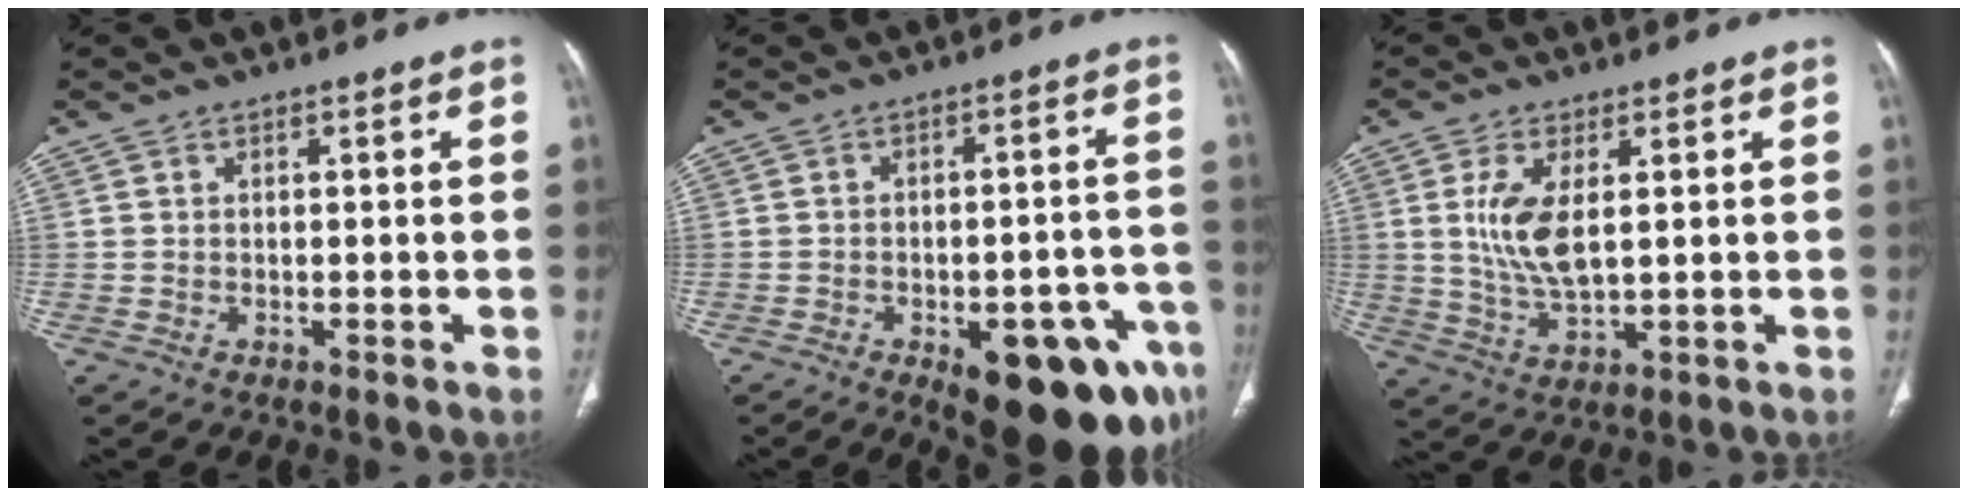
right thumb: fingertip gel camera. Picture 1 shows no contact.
{"total": 18.4, "force": [-8.6, 7.9, 14.2], "torque": [-0.122, 0.037, -0.098]}
{"total": 8.4, "force": [1.8, 3.6, 7.4], "torque": [-0.157, -0.018, 0.043]}